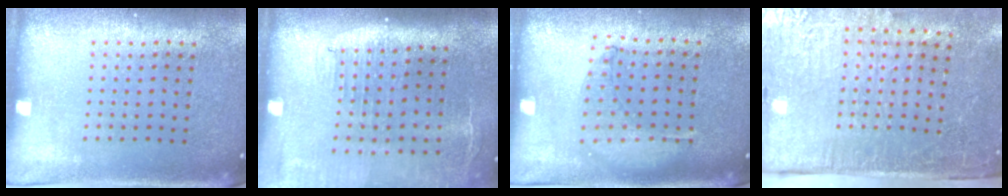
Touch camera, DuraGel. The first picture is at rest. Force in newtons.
{"total": 2.1, "press": 1.7, "slide": 1.2}
{"total": 1.0, "press": 0.9, "slide": 0.3}
{"total": 5.0, "press": 4.1, "slide": 3.0}